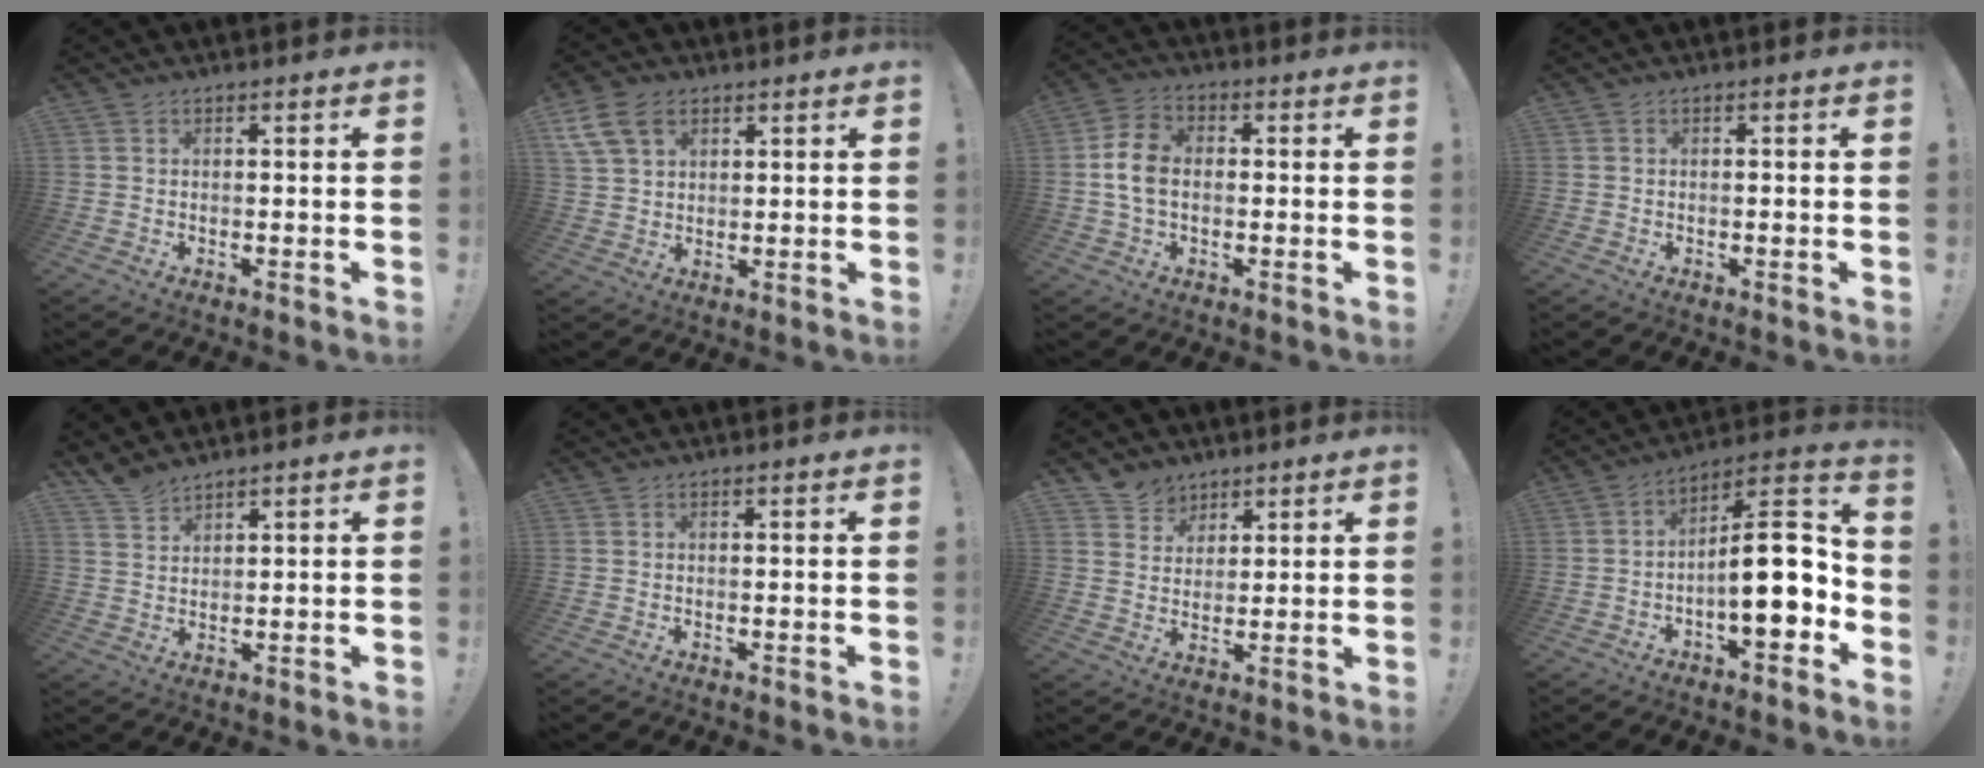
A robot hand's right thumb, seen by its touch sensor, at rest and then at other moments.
{"total": 10.1, "force": [5.0, 6.7, 5.6], "torque": [-0.115, -0.013, 0.100]}
{"total": 8.9, "force": [-0.7, 6.1, 6.4], "torque": [-0.115, 0.012, -0.008]}
{"total": 0.6, "force": [-0.4, 0.0, 0.4], "torque": [-0.013, 0.002, -0.006]}
{"total": 4.5, "force": [4.1, 1.1, 1.3], "torque": [-0.029, -0.022, 0.080]}
{"total": 0.0}
{"total": 6.4, "force": [4.5, 4.5, 0.2], "torque": [-0.002, -0.035, 0.089]}
{"total": 16.6, "force": [-2.7, 6.2, 15.2], "torque": [-0.221, 0.021, -0.039]}